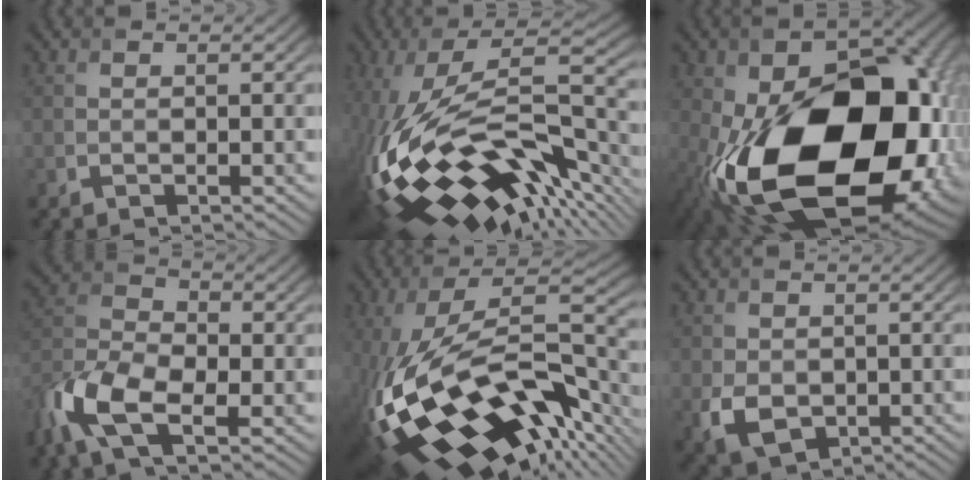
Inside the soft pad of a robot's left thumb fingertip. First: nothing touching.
{"total": 18.1, "force": [-5.7, 6.0, 16.1], "torque": [-0.325, -0.004, -0.097]}
{"total": 23.2, "force": [-4.7, 14.1, 17.8], "torque": [-0.334, -0.063, -0.030]}
{"total": 10.6, "force": [-4.8, 5.1, 8.0], "torque": [-0.191, -0.005, -0.111]}
{"total": 18.9, "force": [-7.1, 7.3, 16.0], "torque": [-0.318, -0.013, -0.117]}
{"total": 4.3, "force": [-0.5, 3.2, 2.8], "torque": [-0.071, -0.009, -0.007]}